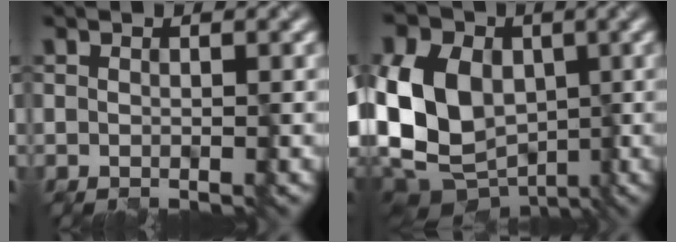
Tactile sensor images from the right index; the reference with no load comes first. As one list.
[{"total": 13.9, "force": [-0.8, 10.5, 9.0], "torque": [-0.184, 0.021, -0.032]}]